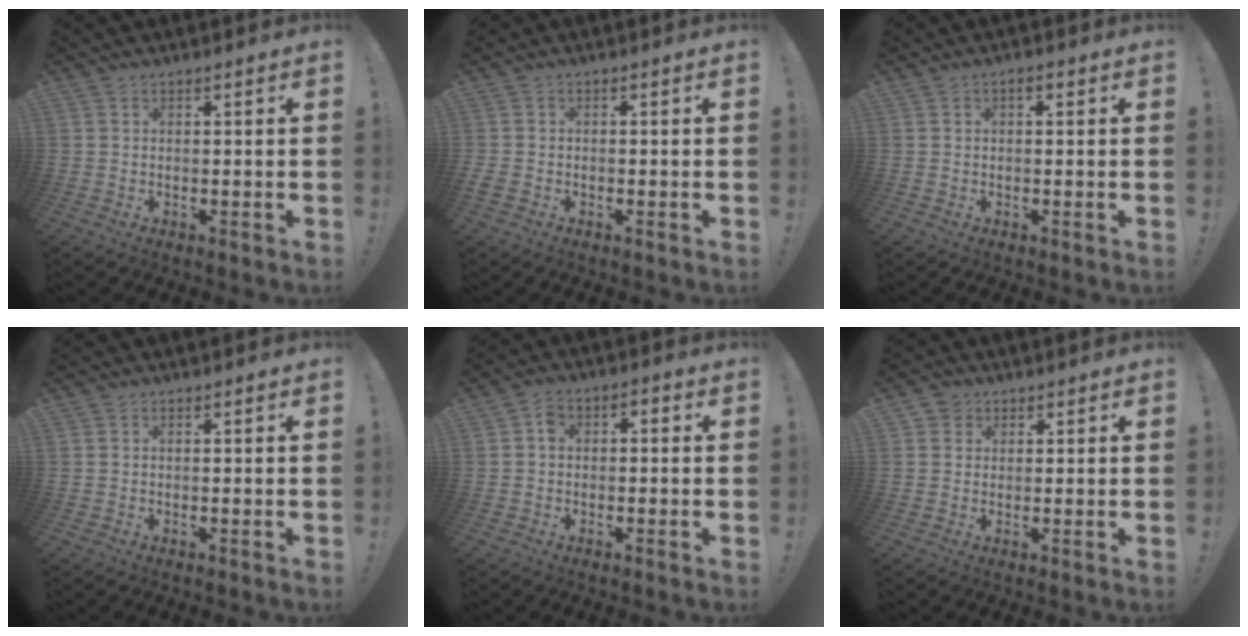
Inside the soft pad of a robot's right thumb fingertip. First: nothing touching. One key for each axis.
{"total": 1.5, "fx": -0.9, "fy": 1.1, "fz": 0.7, "tx": -0.016, "ty": 0.001, "tz": -0.017}
{"total": 1.0, "fx": -0.1, "fy": 0.6, "fz": 0.8, "tx": -0.016, "ty": 0.006, "tz": -0.004}
{"total": 0.0}
{"total": 3.8, "fx": -1.5, "fy": 2.7, "fz": 2.2, "tx": -0.032, "ty": 0.017, "tz": -0.028}
{"total": 2.8, "fx": 1.5, "fy": 2.3, "fz": 0.4, "tx": -0.006, "ty": -0.001, "tz": 0.026}